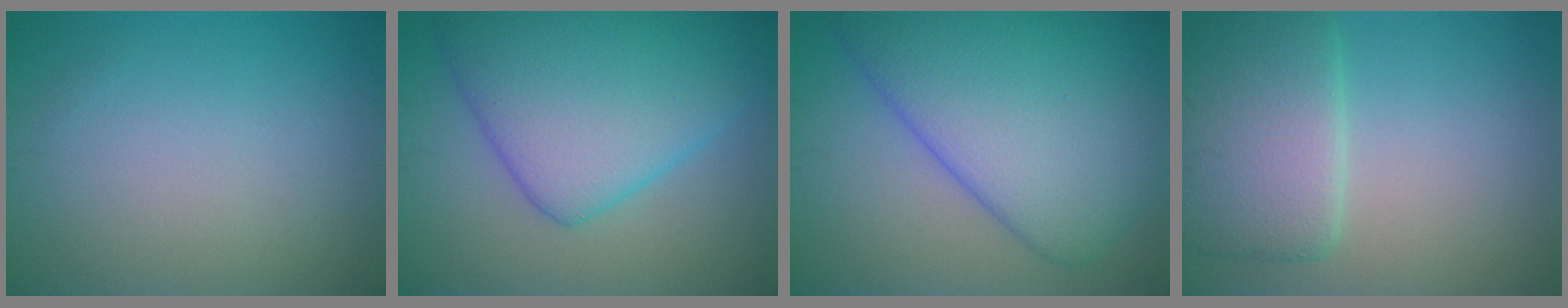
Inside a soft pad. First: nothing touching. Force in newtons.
{"total": 9.8, "press": 9.8, "slide": 0.4}
{"total": 12.0, "press": 12.0, "slide": 0.5}
{"total": 6.8, "press": 6.8, "slide": 0.1}